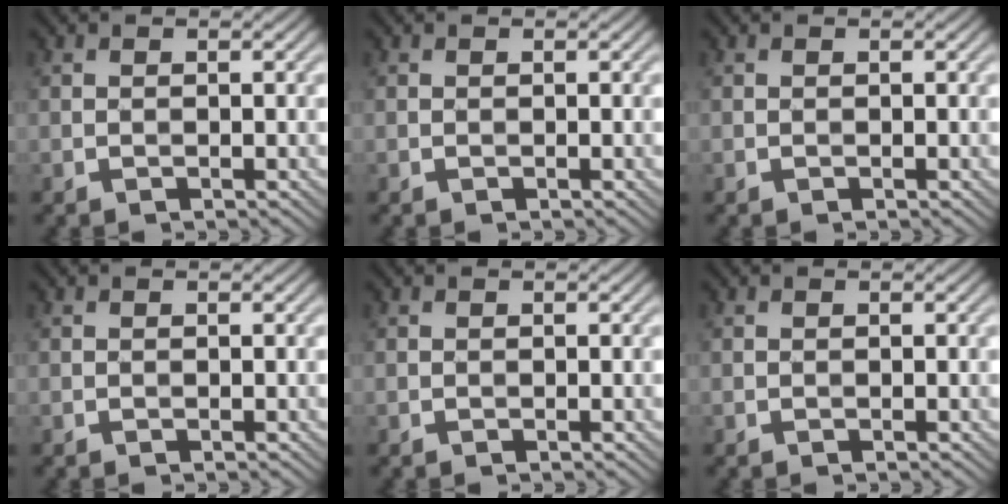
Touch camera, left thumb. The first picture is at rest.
{"total": 0.0}
{"total": 0.0}
{"total": 0.0}
{"total": 0.0}
{"total": 0.0}